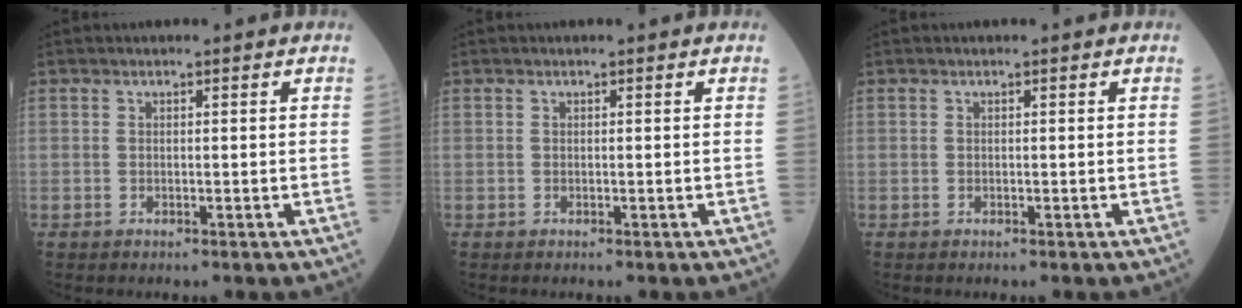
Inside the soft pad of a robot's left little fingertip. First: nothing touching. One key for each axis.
{"total": 0.0}
{"total": 0.0}